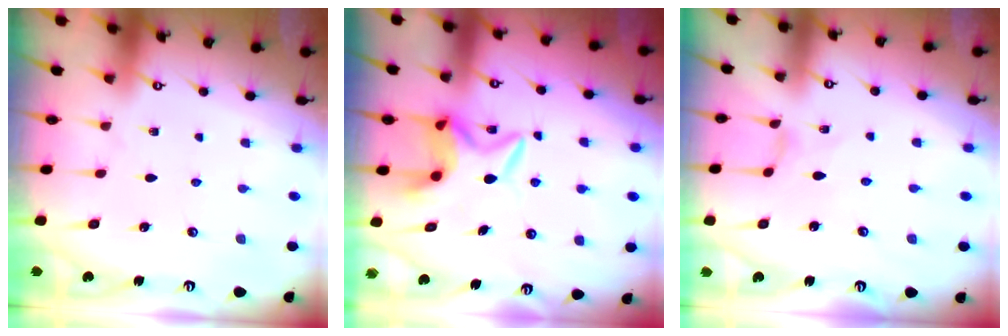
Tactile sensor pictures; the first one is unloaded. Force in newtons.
{"total": 6.9, "press": 6.9, "slide": 0.3}
{"total": 0.0}